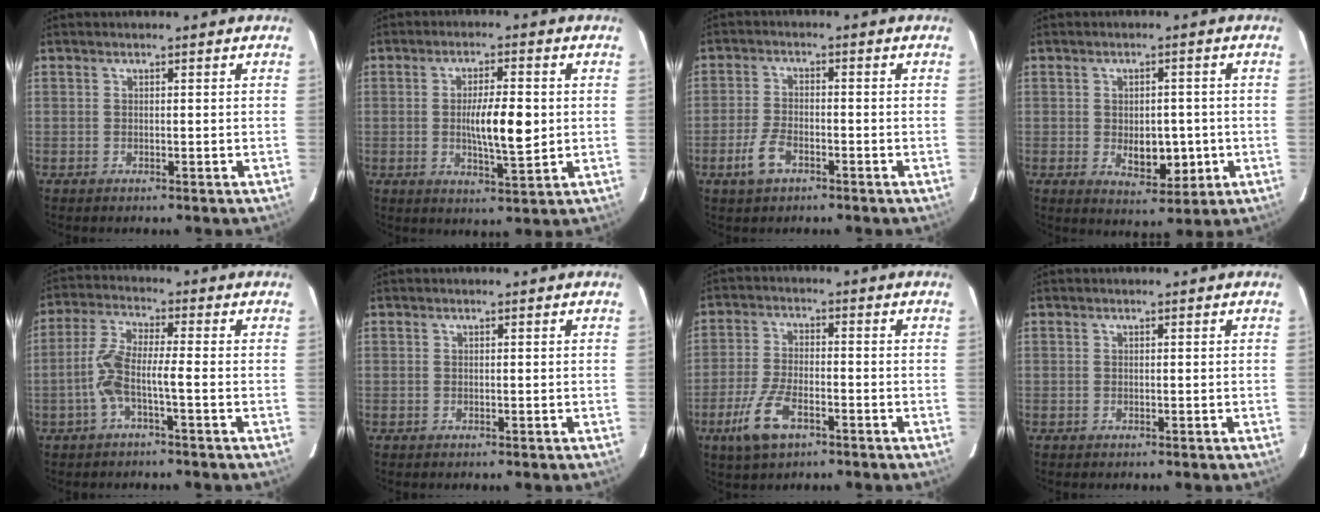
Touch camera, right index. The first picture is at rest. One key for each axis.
{"total": 7.8, "fx": 0.0, "fy": 1.6, "fz": 7.6, "tx": -0.133, "ty": -0.003, "tz": 0.002}
{"total": 4.4, "fx": -2.4, "fy": 2.0, "fz": 3.1, "tx": -0.075, "ty": -0.003, "tz": -0.043}
{"total": 6.4, "fx": -1.1, "fy": 3.6, "fz": 5.2, "tx": -0.072, "ty": -0.004, "tz": -0.004}
{"total": 6.2, "fx": -1.9, "fy": 0.4, "fz": 5.9, "tx": -0.127, "ty": 0.016, "tz": -0.041}
{"total": 0.0}
{"total": 7.5, "fx": -4.0, "fy": 2.7, "fz": 5.7, "tx": -0.132, "ty": -0.010, "tz": -0.073}
{"total": 0.0}